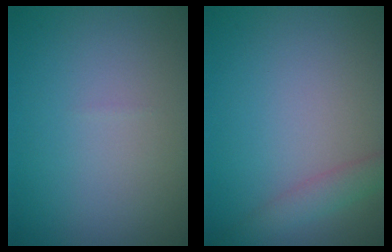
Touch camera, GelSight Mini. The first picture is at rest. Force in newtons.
{"total": 2.1, "press": 2.1, "slide": 0.1}